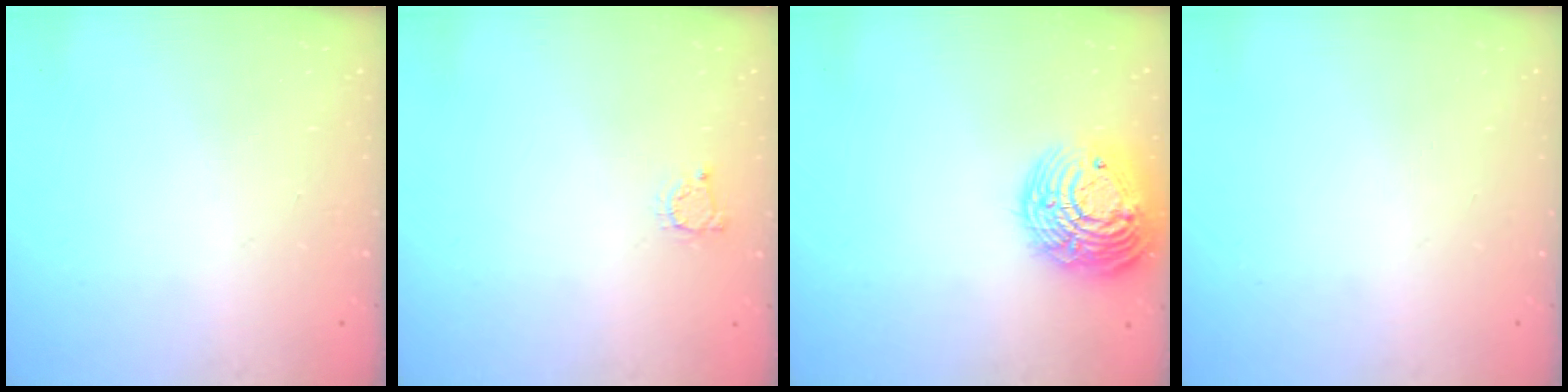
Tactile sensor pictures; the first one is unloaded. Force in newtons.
{"total": 2.2, "press": 2.2, "slide": 0.4}
{"total": 19.1, "press": 19.0, "slide": 1.5}
{"total": 0.0}